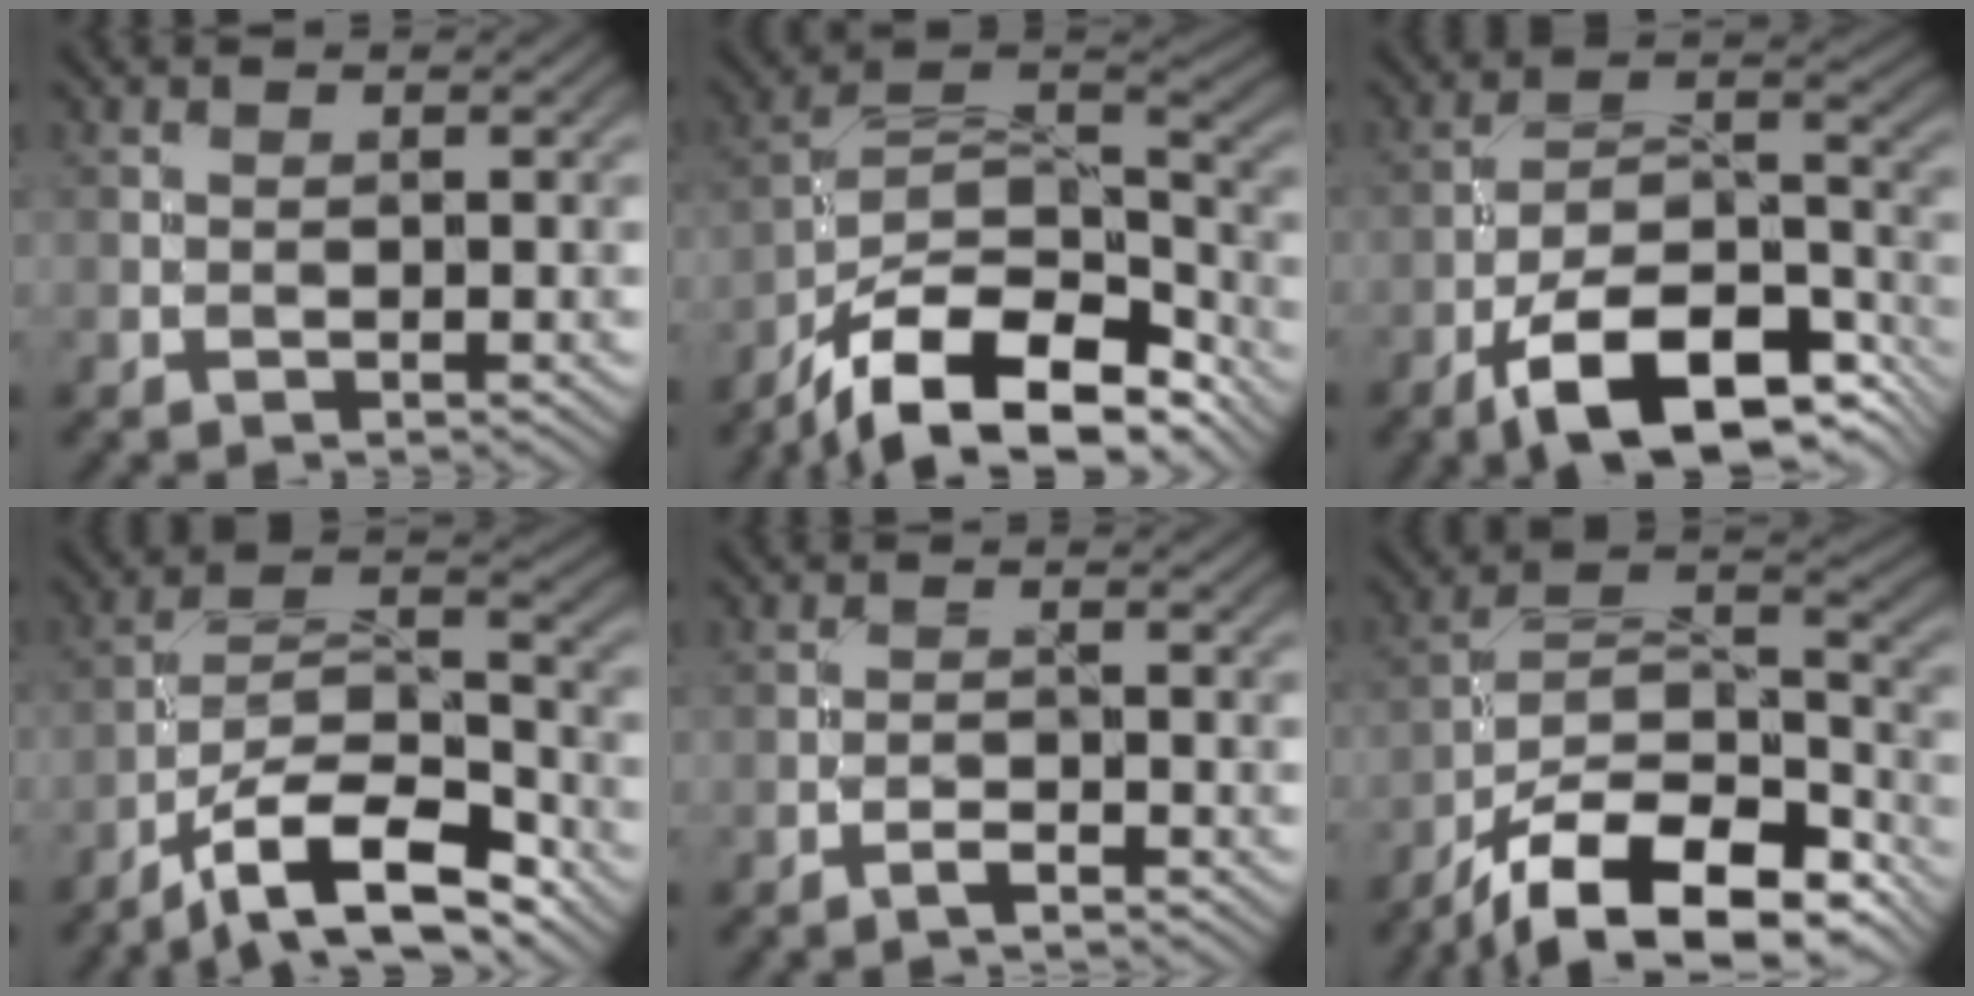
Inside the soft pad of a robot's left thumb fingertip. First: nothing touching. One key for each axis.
{"total": 15.6, "fx": -10.9, "fy": 6.4, "fz": 9.2, "tx": -0.195, "ty": -0.020, "tz": -0.181}
{"total": 14.9, "fx": -9.3, "fy": 5.7, "fz": 10.1, "tx": -0.169, "ty": -0.011, "tz": -0.167}
{"total": 12.8, "fx": -9.4, "fy": 3.9, "fz": 7.8, "tx": -0.140, "ty": 0.002, "tz": -0.174}
{"total": 1.5, "fx": -1.3, "fy": 0.1, "fz": 0.6, "tx": -0.013, "ty": 0.002, "tz": -0.029}
{"total": 17.0, "fx": -12.6, "fy": 6.2, "fz": 9.5, "tx": -0.179, "ty": -0.029, "tz": -0.191}